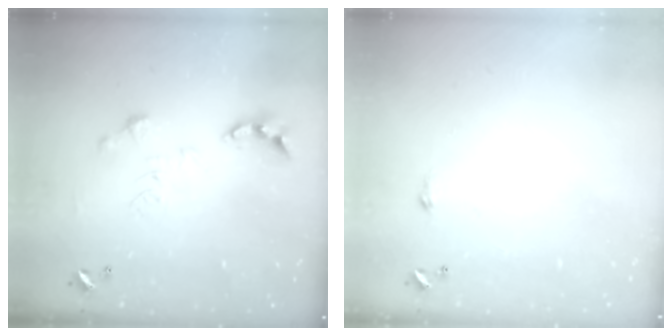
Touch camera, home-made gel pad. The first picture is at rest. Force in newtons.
{"total": 1.8, "press": 1.8, "slide": 0.3}